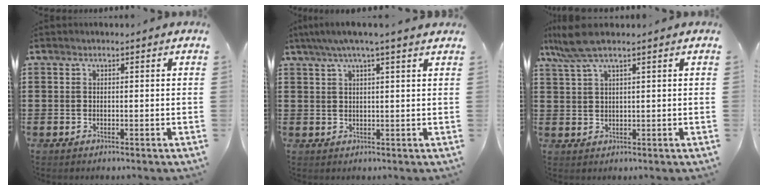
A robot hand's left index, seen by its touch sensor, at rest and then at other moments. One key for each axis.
{"total": 3.4, "fx": 2.3, "fy": 0.2, "fz": 2.5, "tx": -0.054, "ty": 0.000, "tz": 0.040}
{"total": 4.7, "fx": 2.9, "fy": 0.3, "fz": 3.6, "tx": -0.083, "ty": 0.001, "tz": 0.052}